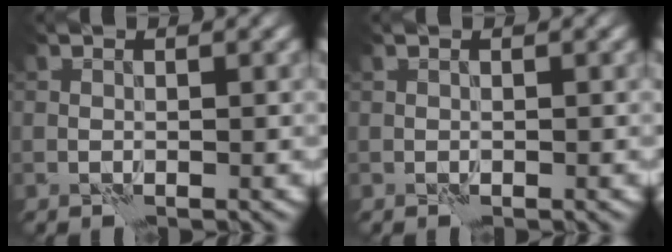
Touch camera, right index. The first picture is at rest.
{"total": 0.0}